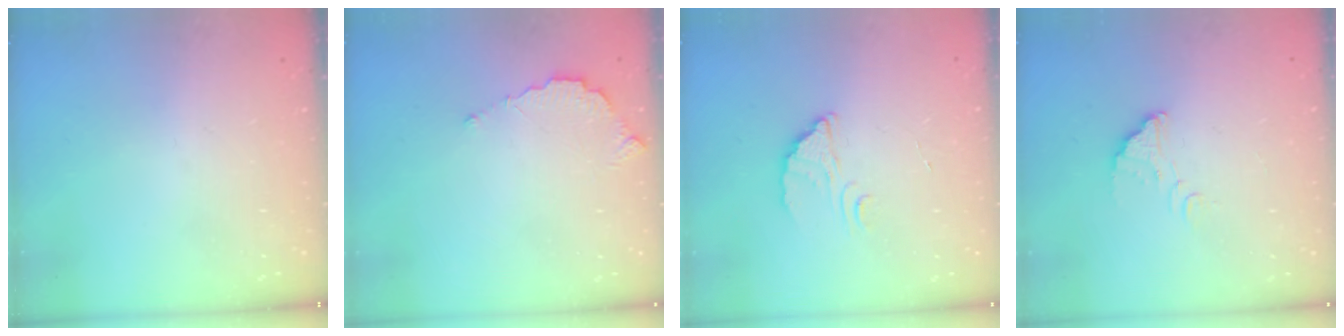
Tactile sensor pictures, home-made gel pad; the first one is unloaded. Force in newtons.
{"total": 5.7, "press": 5.7, "slide": 0.2}
{"total": 2.6, "press": 2.6, "slide": 0.1}
{"total": 3.0, "press": 3.0, "slide": 0.1}